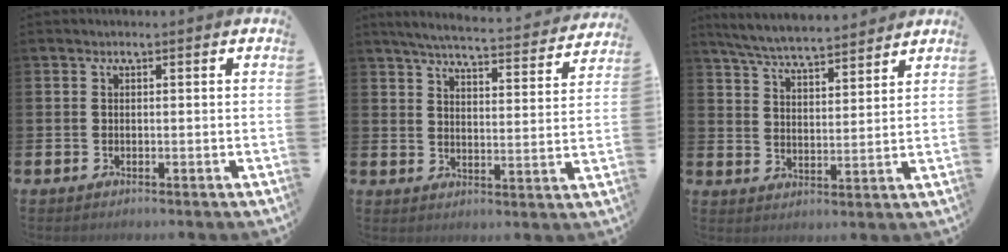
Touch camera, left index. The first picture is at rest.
{"total": 5.8, "force": [5.5, 0.4, 1.7], "torque": [-0.047, -0.040, 0.093]}
{"total": 6.1, "force": [6.0, 0.5, 1.3], "torque": [-0.052, -0.032, 0.106]}